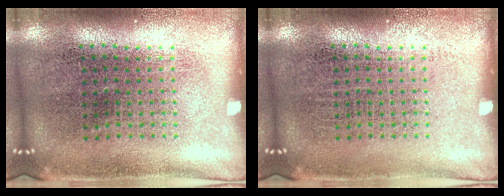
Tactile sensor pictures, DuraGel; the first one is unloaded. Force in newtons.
{"total": 0.0}